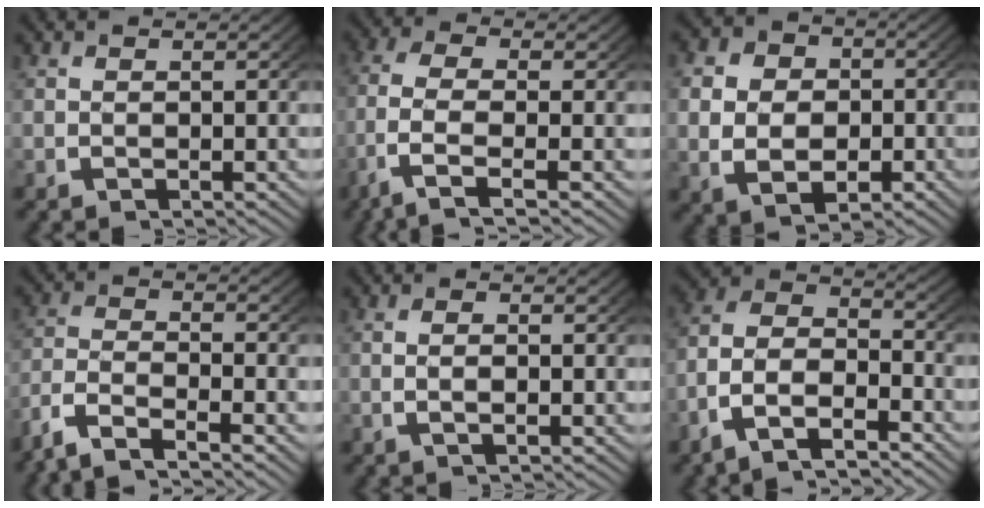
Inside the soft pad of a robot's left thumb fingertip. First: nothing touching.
{"total": 8.6, "force": [-2.4, 4.8, 6.7], "torque": [-0.169, -0.028, -0.032]}
{"total": 7.1, "force": [-0.6, 5.6, 4.3], "torque": [-0.082, -0.025, -0.001]}
{"total": 7.5, "force": [-4.7, 3.7, 4.5], "torque": [-0.105, -0.014, -0.077]}
{"total": 1.3, "force": [-0.1, 0.3, 1.3], "torque": [-0.028, 0.001, 0.000]}
{"total": 9.8, "force": [-2.8, 7.0, 6.3], "torque": [-0.134, -0.027, -0.057]}